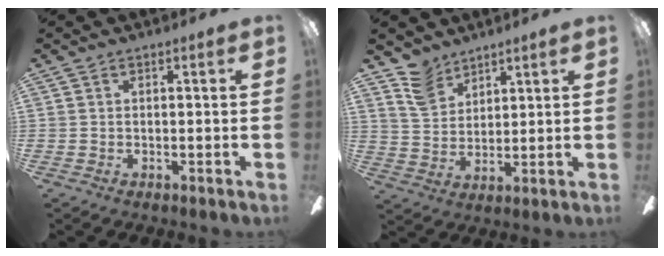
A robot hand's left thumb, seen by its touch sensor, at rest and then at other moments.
{"total": 8.2, "force": [6.4, 4.6, 2.3], "torque": [-0.053, -0.025, 0.125]}